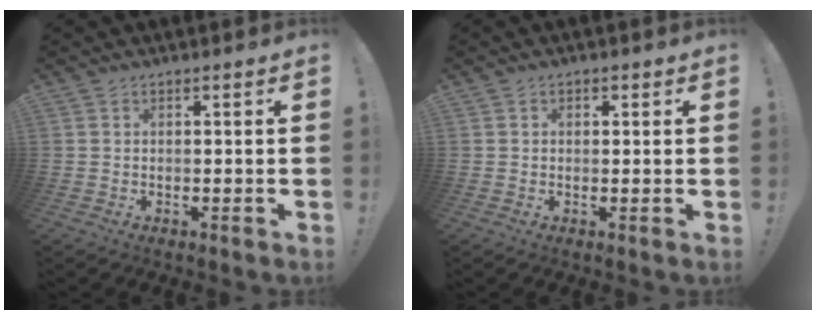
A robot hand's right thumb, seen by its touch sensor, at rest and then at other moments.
{"total": 1.1, "force": [0.1, 1.0, 0.4], "torque": [-0.001, 0.001, 0.001]}